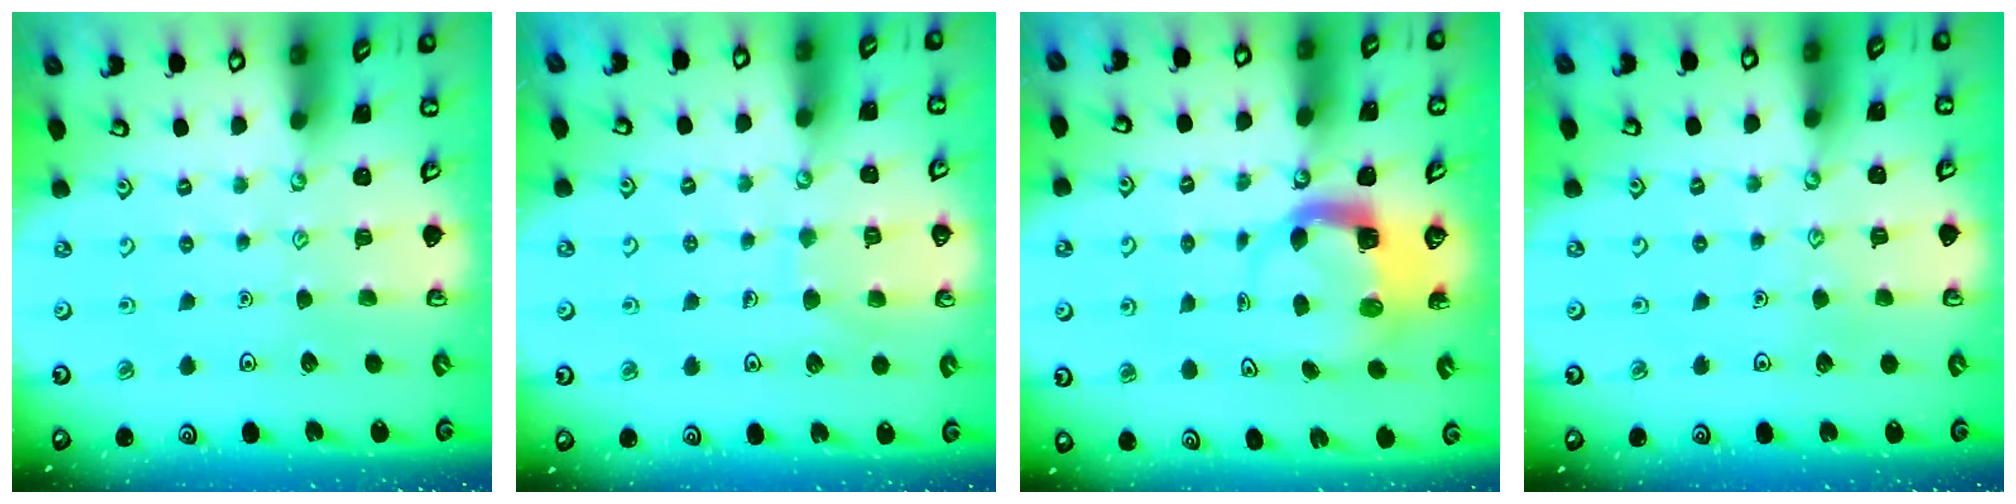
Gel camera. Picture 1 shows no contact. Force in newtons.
{"total": 7.0, "press": 7.0, "slide": 0.5}
{"total": 5.6, "press": 5.5, "slide": 1.0}
{"total": 4.0, "press": 4.0, "slide": 0.2}